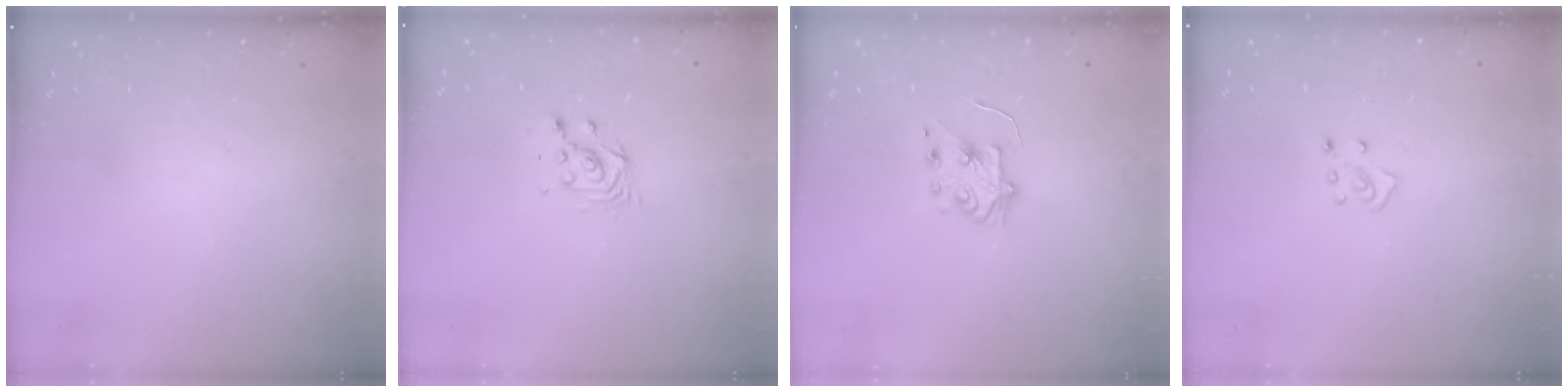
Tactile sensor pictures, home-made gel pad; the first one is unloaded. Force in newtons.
{"total": 4.0, "press": 4.0, "slide": 0.1}
{"total": 5.8, "press": 5.8, "slide": 0.6}
{"total": 4.2, "press": 4.2, "slide": 0.4}